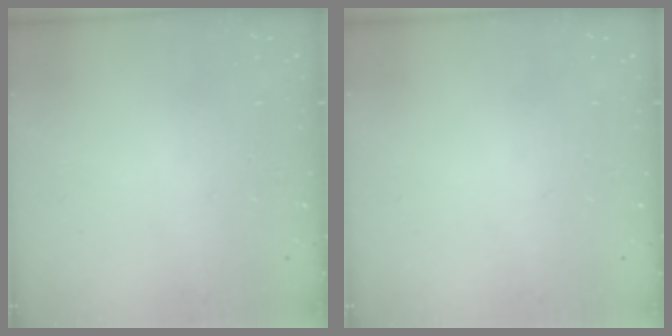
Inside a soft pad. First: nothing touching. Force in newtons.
{"total": 0.0}